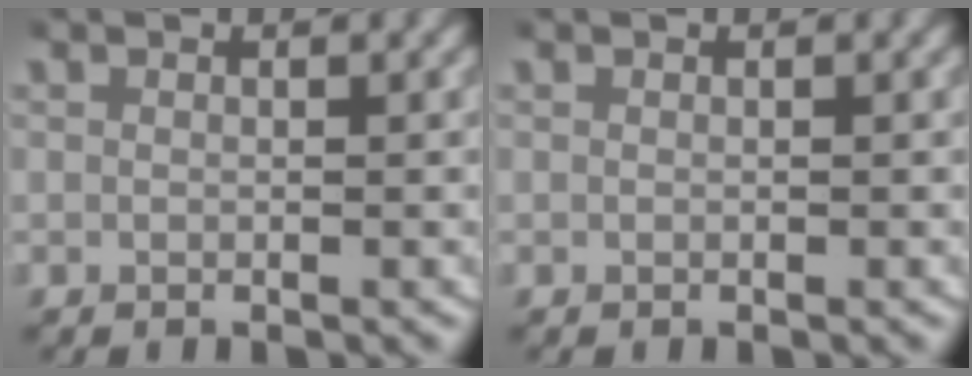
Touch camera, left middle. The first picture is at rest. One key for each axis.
{"total": 0.0}